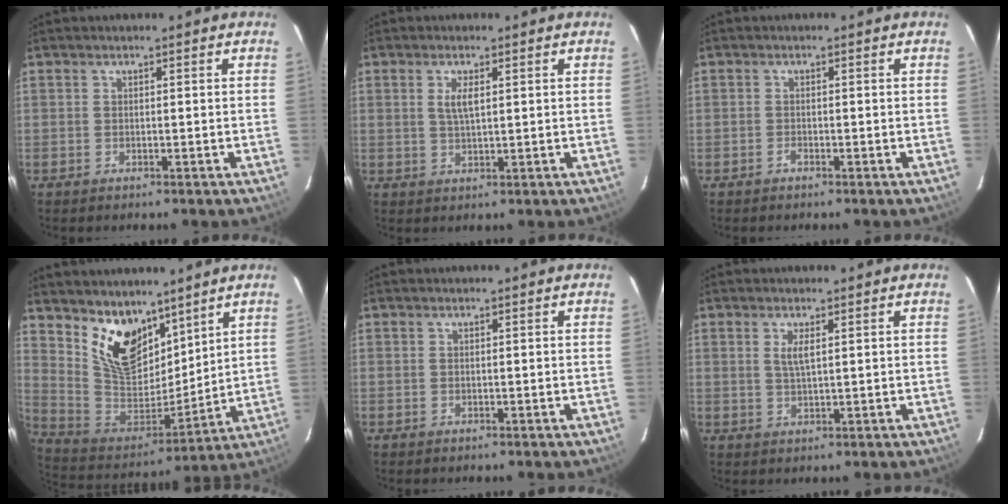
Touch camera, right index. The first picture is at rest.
{"total": 2.8, "force": [1.0, 0.9, 2.5], "torque": [-0.047, 0.001, 0.020]}
{"total": 0.7, "force": [-0.6, 0.2, 0.2], "torque": [-0.002, 0.002, -0.014]}
{"total": 15.5, "force": [10.3, 8.5, 7.9], "torque": [-0.162, 0.001, 0.209]}
{"total": 0.0}
{"total": 2.3, "force": [1.0, 0.4, 2.1], "torque": [-0.039, 0.001, 0.018]}